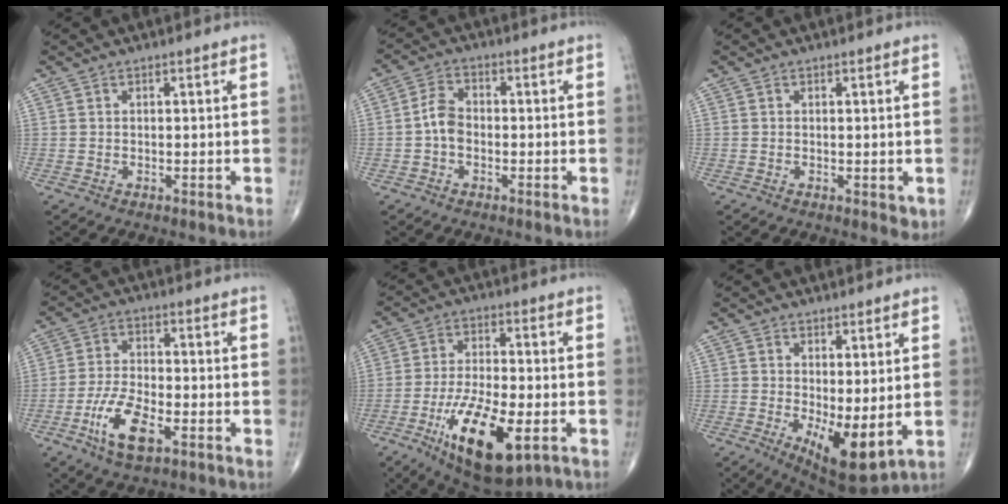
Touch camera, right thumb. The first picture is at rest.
{"total": 4.5, "force": [-1.1, 3.1, 3.1], "torque": [-0.052, 0.017, -0.029]}
{"total": 1.5, "force": [-0.1, 0.8, 1.3], "torque": [-0.016, -0.005, -0.001]}
{"total": 9.3, "force": [-4.2, 3.8, 7.4], "torque": [-0.151, 0.011, -0.078]}
{"total": 17.1, "force": [-6.6, 6.5, 14.3], "torque": [-0.249, 0.004, -0.100]}
{"total": 9.2, "force": [-0.8, 3.6, 8.4], "torque": [-0.127, -0.024, 0.003]}